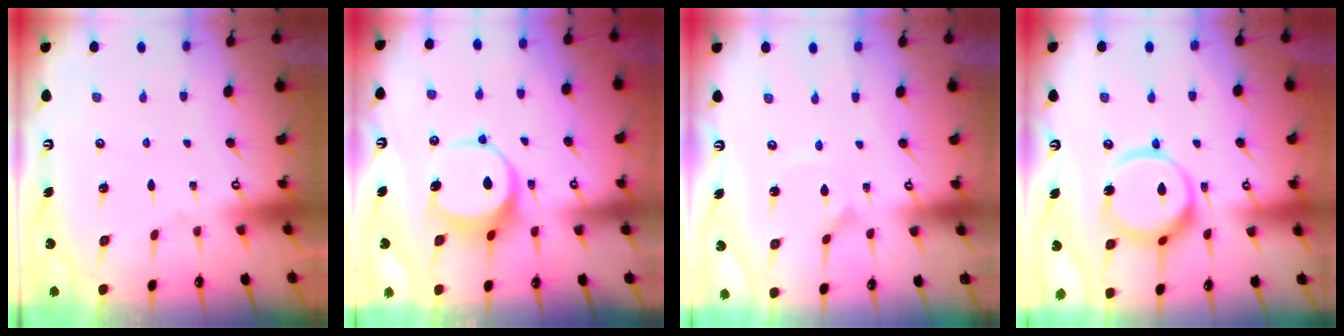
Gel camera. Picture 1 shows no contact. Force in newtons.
{"total": 8.7, "press": 8.6, "slide": 1.4}
{"total": 2.8, "press": 2.8, "slide": 0.2}
{"total": 14.7, "press": 14.6, "slide": 1.6}